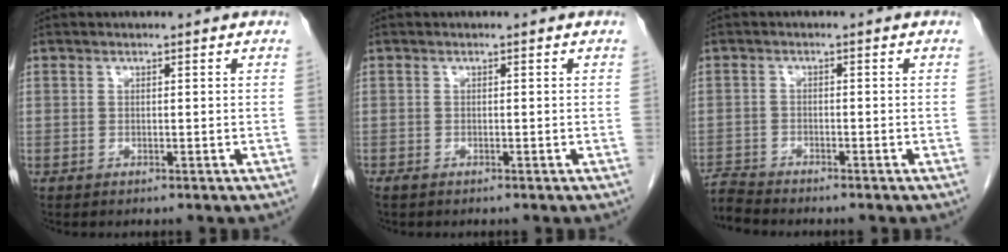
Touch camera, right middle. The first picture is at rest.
{"total": 0.6, "force": [-0.5, 0.1, 0.3], "torque": [-0.011, -0.003, -0.010]}
{"total": 3.4, "force": [-3.4, -0.5, -0.2], "torque": [0.006, -0.017, -0.065]}